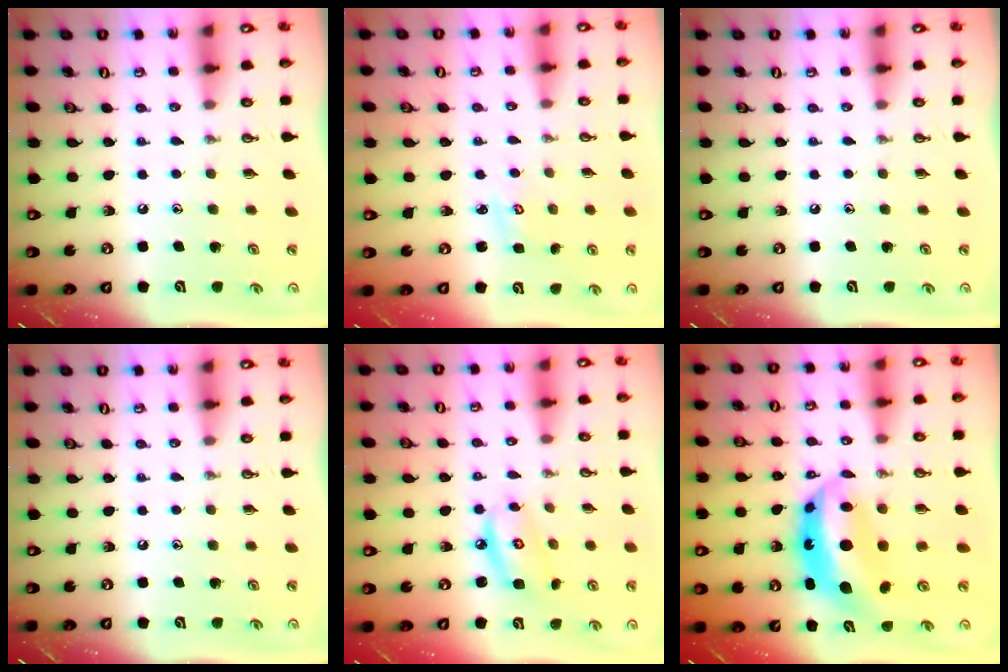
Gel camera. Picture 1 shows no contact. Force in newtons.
{"total": 1.7, "press": 1.7, "slide": 0.2}
{"total": 0.0}
{"total": 0.0}
{"total": 7.3, "press": 7.3, "slide": 0.5}
{"total": 8.9, "press": 8.8, "slide": 1.0}